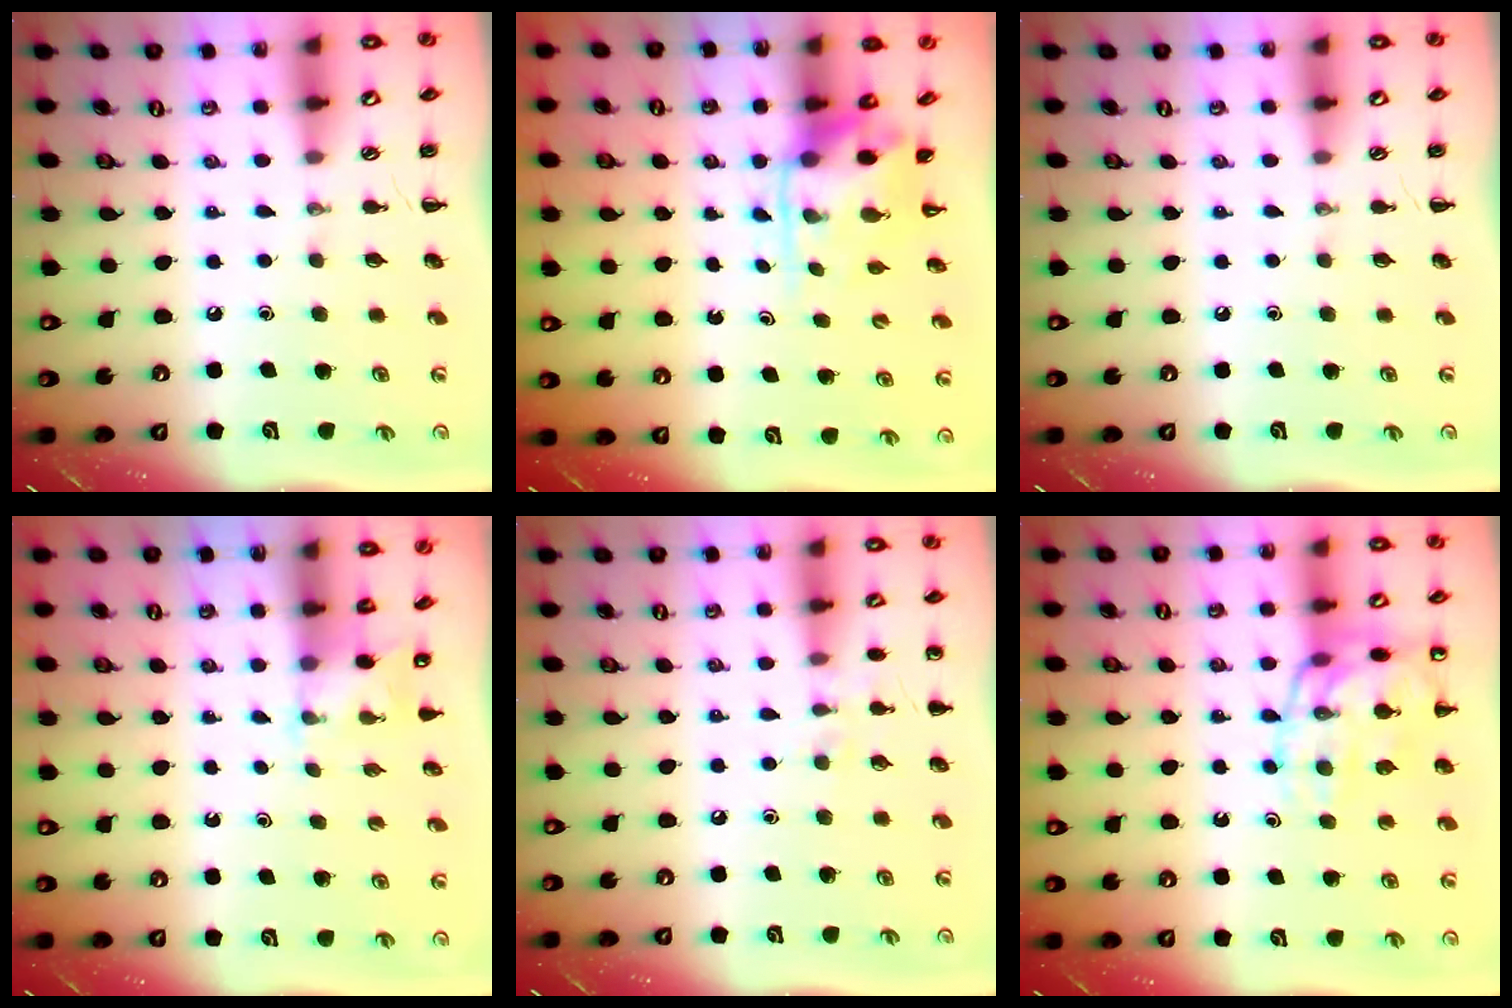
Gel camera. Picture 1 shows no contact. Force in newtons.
{"total": 3.5, "press": 3.4, "slide": 0.8}
{"total": 0.0}
{"total": 2.2, "press": 2.1, "slide": 0.7}
{"total": 5.9, "press": 5.6, "slide": 1.8}
{"total": 15.8, "press": 15.6, "slide": 2.1}